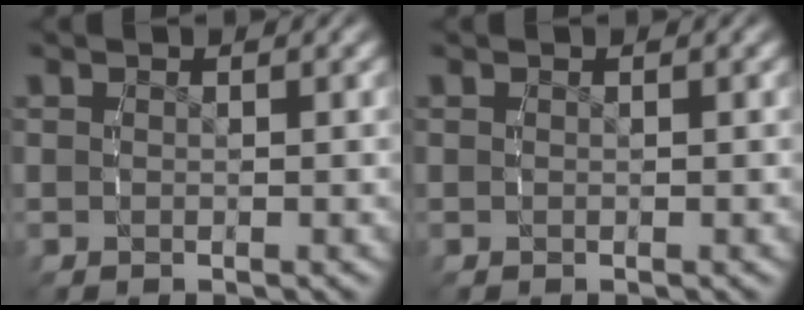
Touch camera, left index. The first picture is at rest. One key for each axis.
{"total": 0.0}